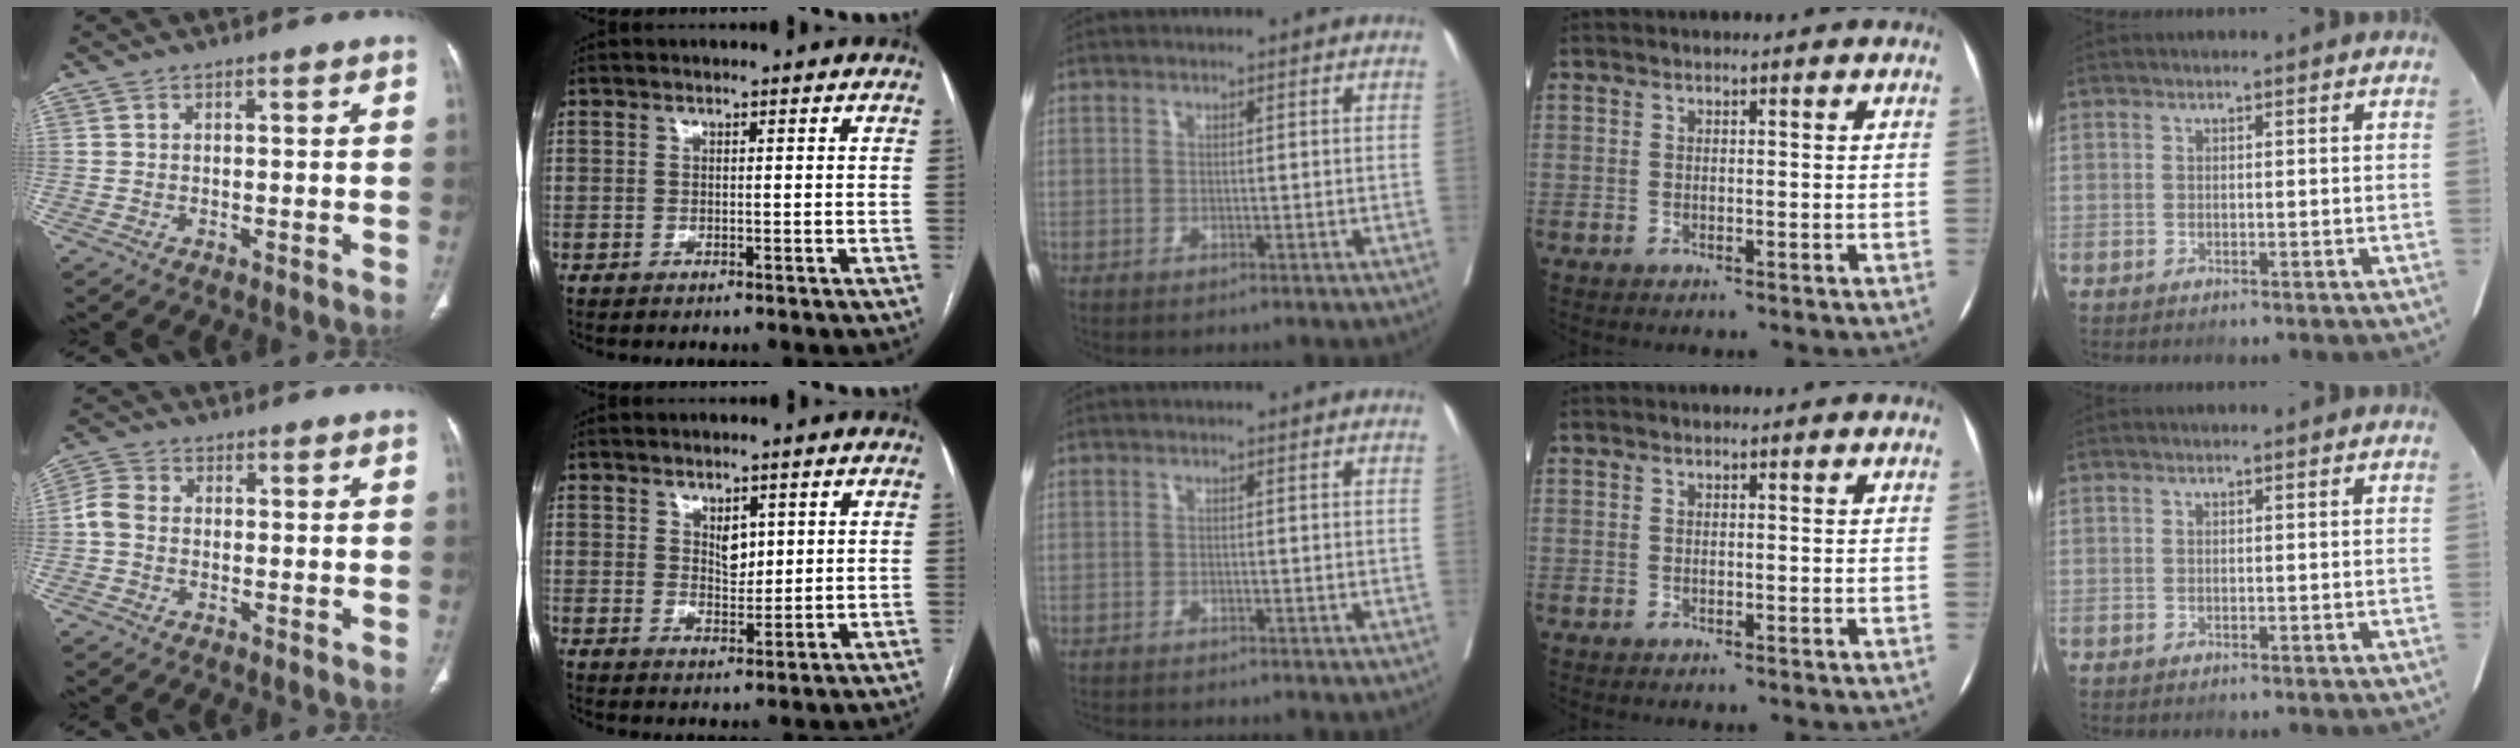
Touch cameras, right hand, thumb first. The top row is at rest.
{"thumb": {"total": 4.0, "force": [-0.6, 3.1, 2.4], "torque": [-0.053, 0.011, -0.022]}, "index": {"total": 3.5, "force": [1.4, 2.0, 2.4], "torque": [-0.039, -0.002, 0.029]}, "middle": {"total": 2.7, "force": [-2.6, 0.2, 0.6], "torque": [-0.006, -0.007, -0.041]}}